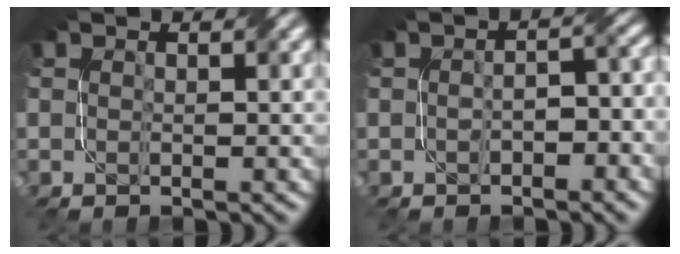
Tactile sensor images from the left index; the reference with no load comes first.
{"total": 2.9, "force": [-0.9, 1.6, 2.2], "torque": [-0.033, 0.004, -0.011]}